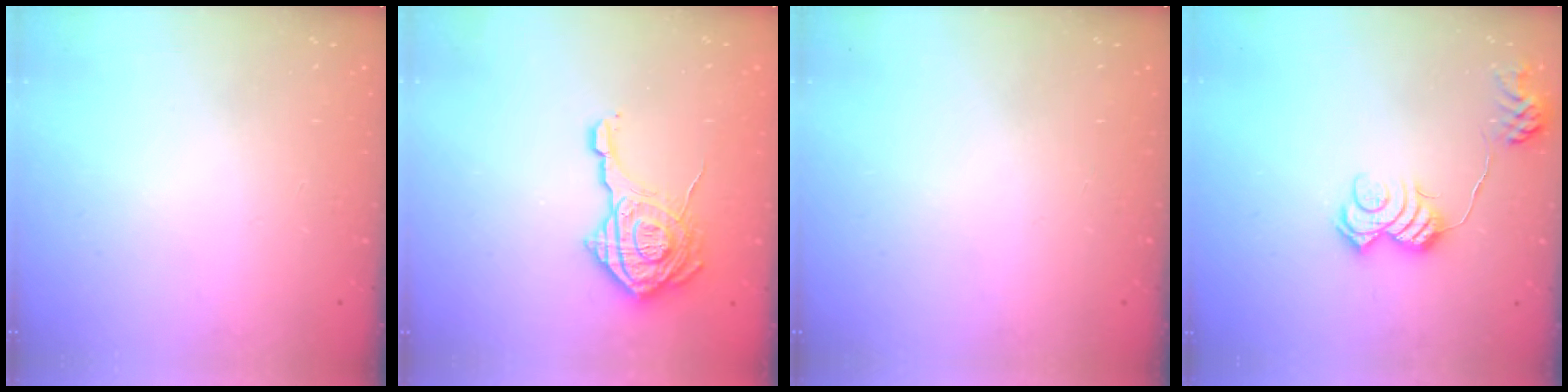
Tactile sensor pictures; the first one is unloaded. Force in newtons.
{"total": 18.4, "press": 18.3, "slide": 1.1}
{"total": 0.0}
{"total": 13.0, "press": 13.0, "slide": 0.4}